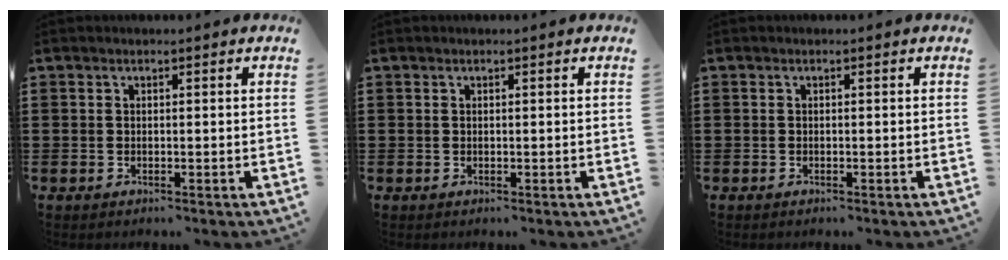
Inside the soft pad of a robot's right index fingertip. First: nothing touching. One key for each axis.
{"total": 0.0}
{"total": 0.0}